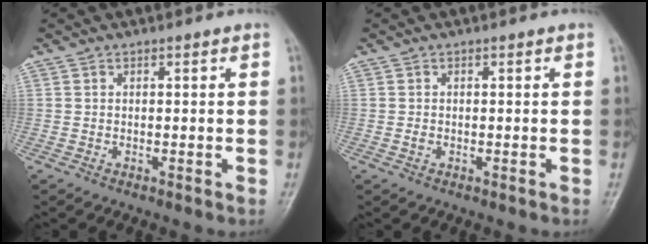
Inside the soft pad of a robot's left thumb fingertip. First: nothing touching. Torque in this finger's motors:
{"motor_torque": [-0.55, 0.39, 0.03, -0.01, -0.02]}